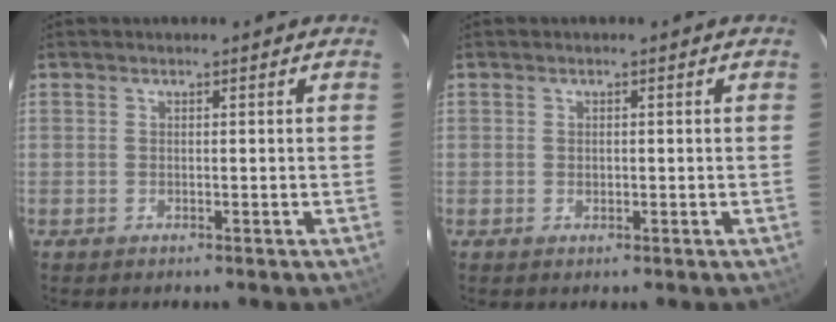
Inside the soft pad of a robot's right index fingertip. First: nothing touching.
{"total": 0.8, "force": [-0.1, 0.7, 0.4], "torque": [-0.006, 0.000, 0.000]}